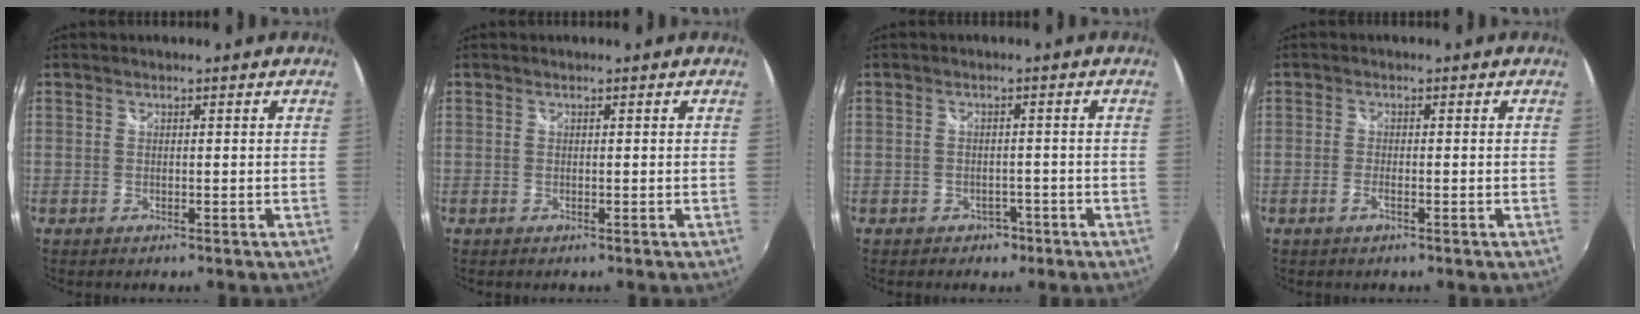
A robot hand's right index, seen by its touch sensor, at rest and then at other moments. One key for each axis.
{"total": 0.0}
{"total": 3.2, "fx": -2.0, "fy": 2.4, "fz": 0.9, "tx": -0.023, "ty": 0.001, "tz": -0.022}
{"total": 1.5, "fx": -0.9, "fy": 0.4, "fz": 1.1, "tx": -0.027, "ty": -0.002, "tz": -0.017}